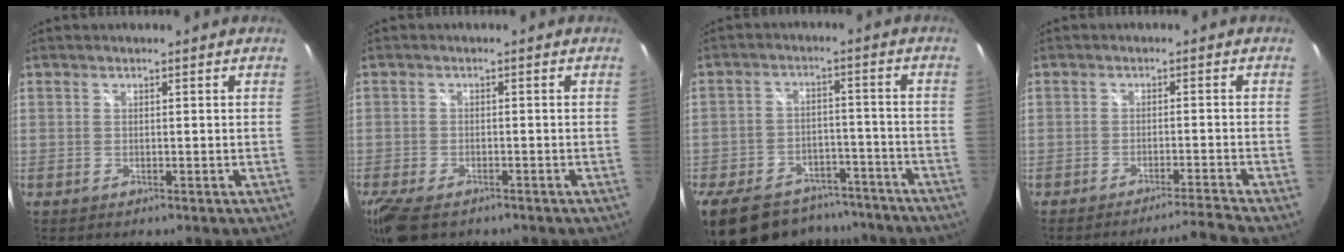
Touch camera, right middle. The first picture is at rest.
{"total": 7.9, "force": [-5.6, 3.5, 4.4], "torque": [-0.111, -0.031, -0.104]}
{"total": 21.3, "force": [-16.7, 10.1, 8.5], "torque": [-0.200, 0.007, -0.229]}
{"total": 5.2, "force": [-4.6, -2.4, 0.6], "torque": [-0.016, 0.006, -0.071]}